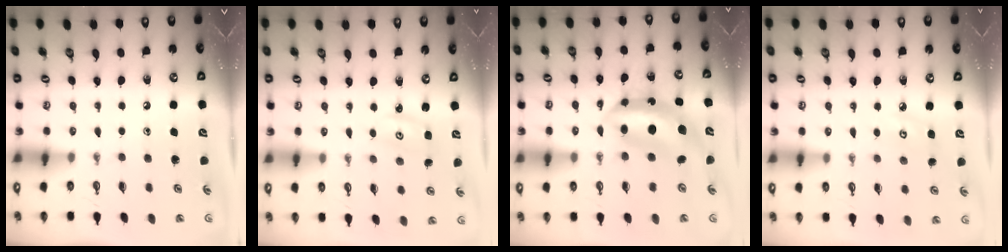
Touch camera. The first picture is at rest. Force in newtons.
{"total": 2.7, "press": 2.7, "slide": 0.2}
{"total": 8.3, "press": 8.3, "slide": 0.2}
{"total": 4.8, "press": 4.7, "slide": 0.5}